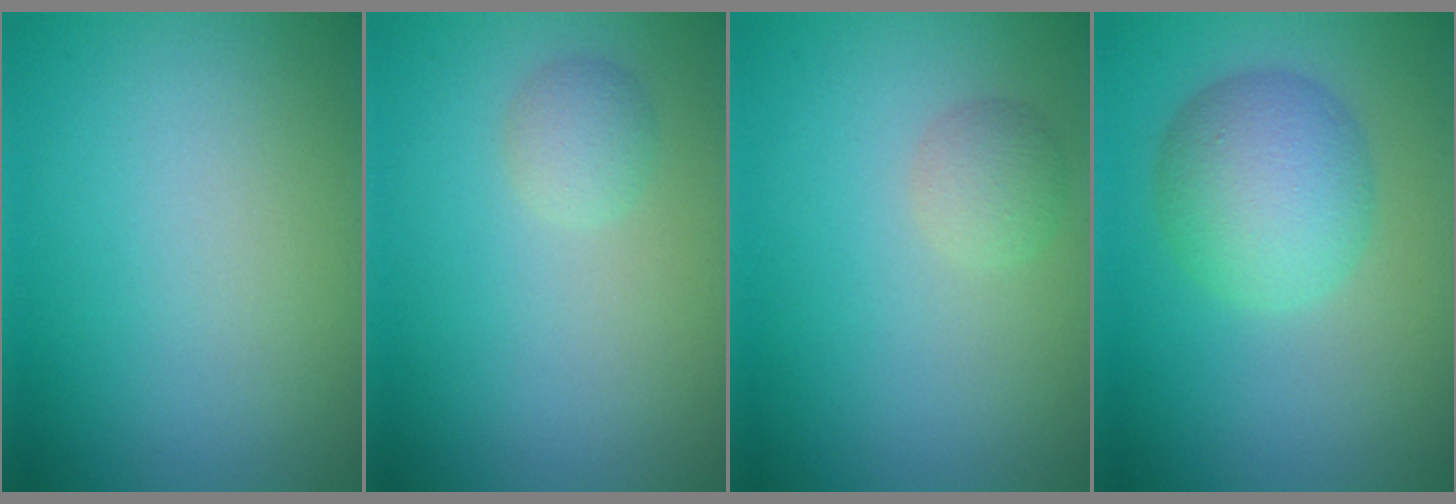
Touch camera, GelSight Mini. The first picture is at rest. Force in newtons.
{"total": 1.5, "press": 1.5, "slide": 0.0}
{"total": 1.6, "press": 1.6, "slide": 0.0}
{"total": 5.6, "press": 5.6, "slide": 0.2}